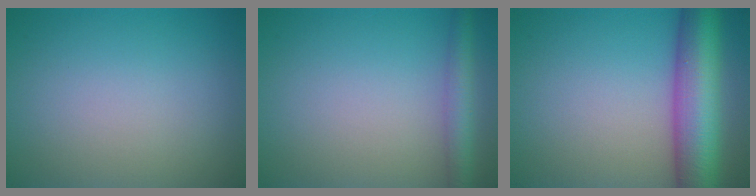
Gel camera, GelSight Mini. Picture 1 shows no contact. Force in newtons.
{"total": 3.0, "press": 3.0, "slide": 0.1}
{"total": 9.4, "press": 9.4, "slide": 0.4}